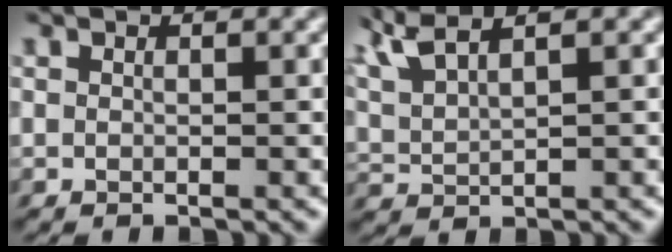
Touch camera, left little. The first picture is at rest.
{"total": 4.1, "force": [2.5, 0.9, 3.2], "torque": [-0.069, 0.027, 0.043]}